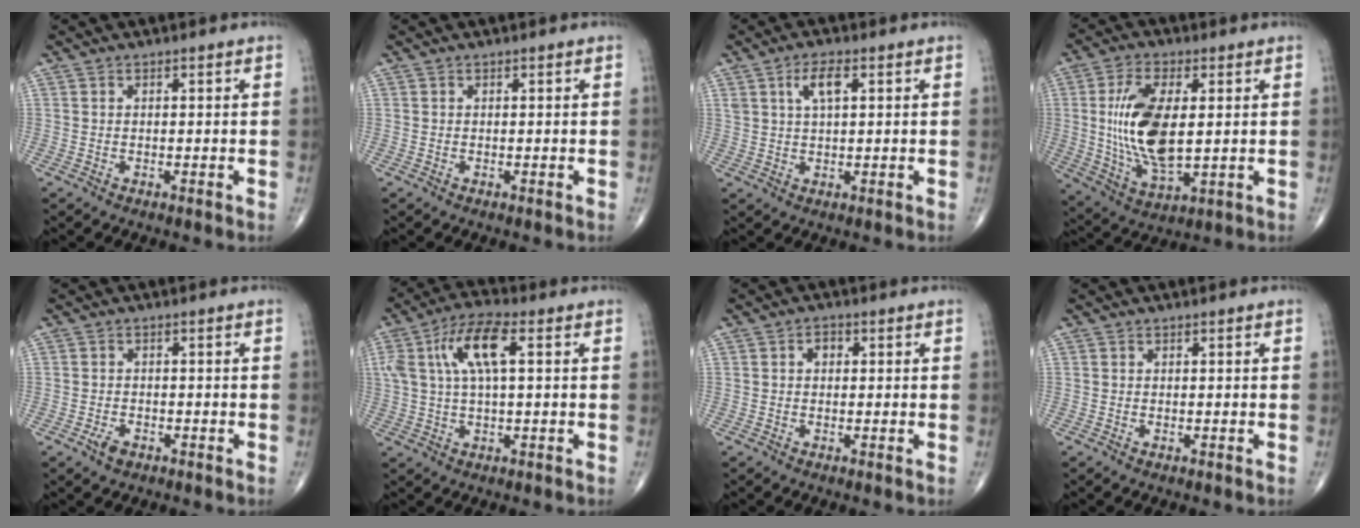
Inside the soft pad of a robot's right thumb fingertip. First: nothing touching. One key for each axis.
{"total": 0.0}
{"total": 4.5, "fx": 1.7, "fy": 1.8, "fz": 3.7, "tx": -0.071, "ty": 0.003, "tz": 0.035}
{"total": 15.1, "fx": 1.4, "fy": 6.9, "fz": 13.3, "tx": -0.262, "ty": -0.017, "tz": 0.035}
{"total": 2.3, "fx": -1.3, "fy": 1.3, "fz": 1.3, "tx": -0.023, "ty": 0.004, "tz": -0.021}
{"total": 10.2, "fx": 2.6, "fy": 3.5, "fz": 9.3, "tx": -0.202, "ty": 0.023, "tz": 0.048}
{"total": 1.8, "fx": 0.2, "fy": 1.4, "fz": 1.1, "tx": -0.008, "ty": 0.007, "tz": 0.000}
{"total": 0.0}